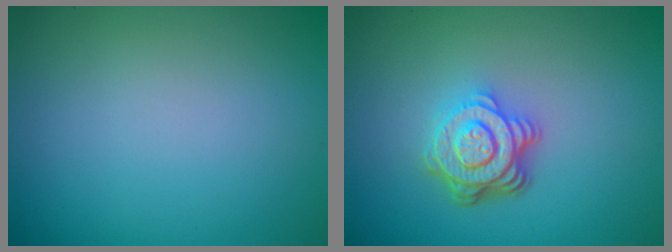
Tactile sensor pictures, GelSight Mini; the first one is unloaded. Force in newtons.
{"total": 4.7, "press": 3.4, "slide": 3.3}